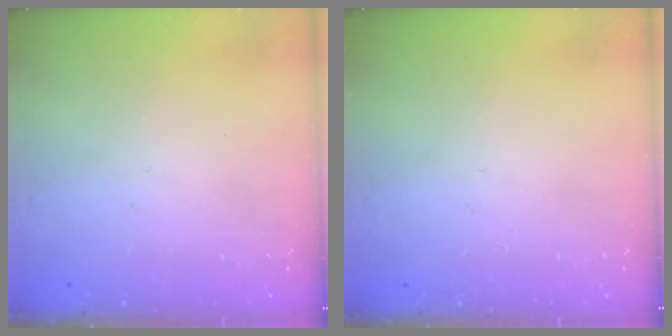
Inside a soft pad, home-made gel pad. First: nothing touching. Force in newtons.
{"total": 0.0}